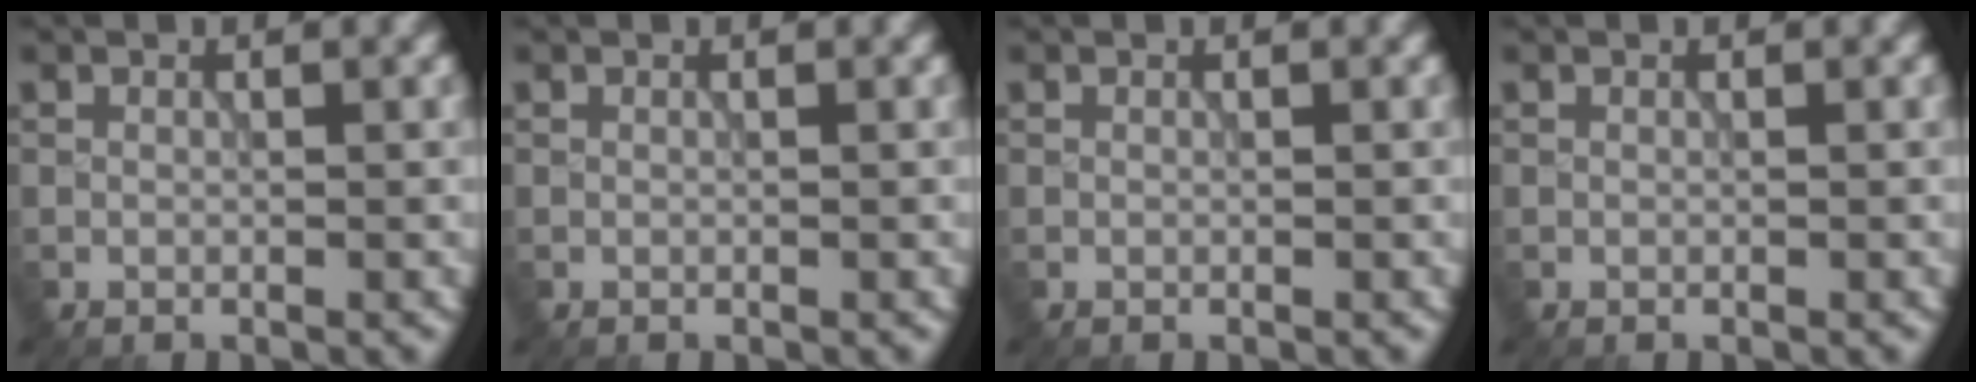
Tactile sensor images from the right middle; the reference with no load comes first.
{"total": 0.0}
{"total": 0.0}
{"total": 0.0}